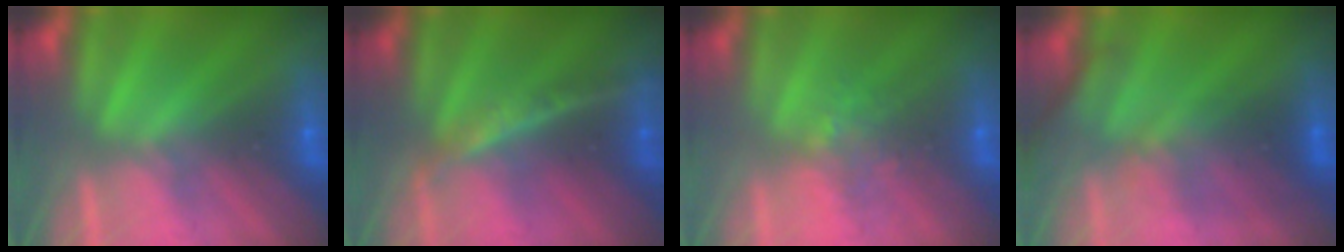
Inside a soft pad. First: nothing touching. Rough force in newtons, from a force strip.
{"total": 2.4}
{"total": 3.7}
{"total": 2.8}